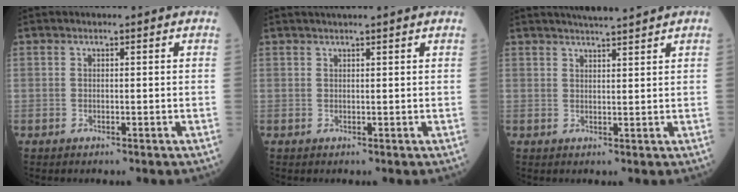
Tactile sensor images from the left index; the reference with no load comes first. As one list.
[{"total": 3.6, "force": [3.2, -0.5, 1.6], "torque": [-0.016, 0.025, 0.045]}, {"total": 4.7, "force": [4.3, -0.7, 1.8], "torque": [-0.028, 0.011, 0.065]}]